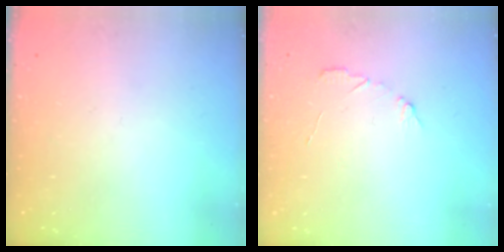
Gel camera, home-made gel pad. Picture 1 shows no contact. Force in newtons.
{"total": 5.2, "press": 5.1, "slide": 0.5}